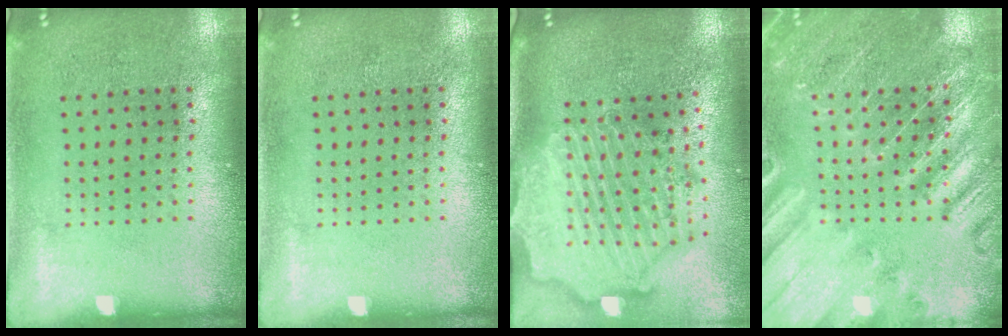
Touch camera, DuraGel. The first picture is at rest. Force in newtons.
{"total": 0.0}
{"total": 3.4, "press": 2.9, "slide": 1.7}
{"total": 2.8, "press": 2.8, "slide": 0.4}